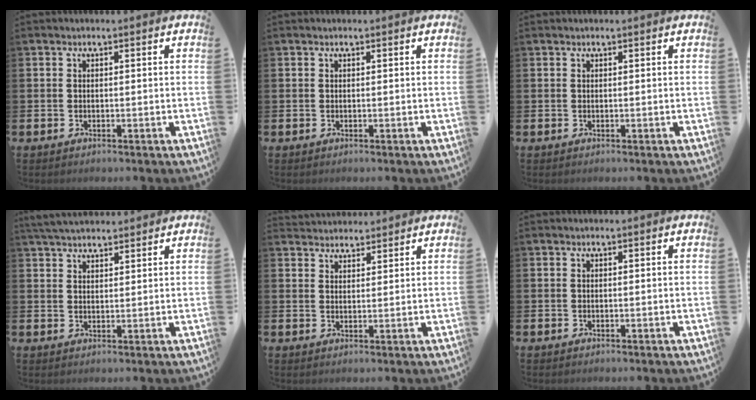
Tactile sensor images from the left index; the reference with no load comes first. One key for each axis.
{"total": 0.0}
{"total": 0.0}
{"total": 4.1, "fx": 3.9, "fy": 0.8, "fz": 1.0, "tx": -0.024, "ty": -0.013, "tz": 0.072}
{"total": 2.9, "fx": 2.8, "fy": 0.7, "fz": -0.3, "tx": 0.002, "ty": -0.011, "tz": 0.052}
{"total": 0.0}